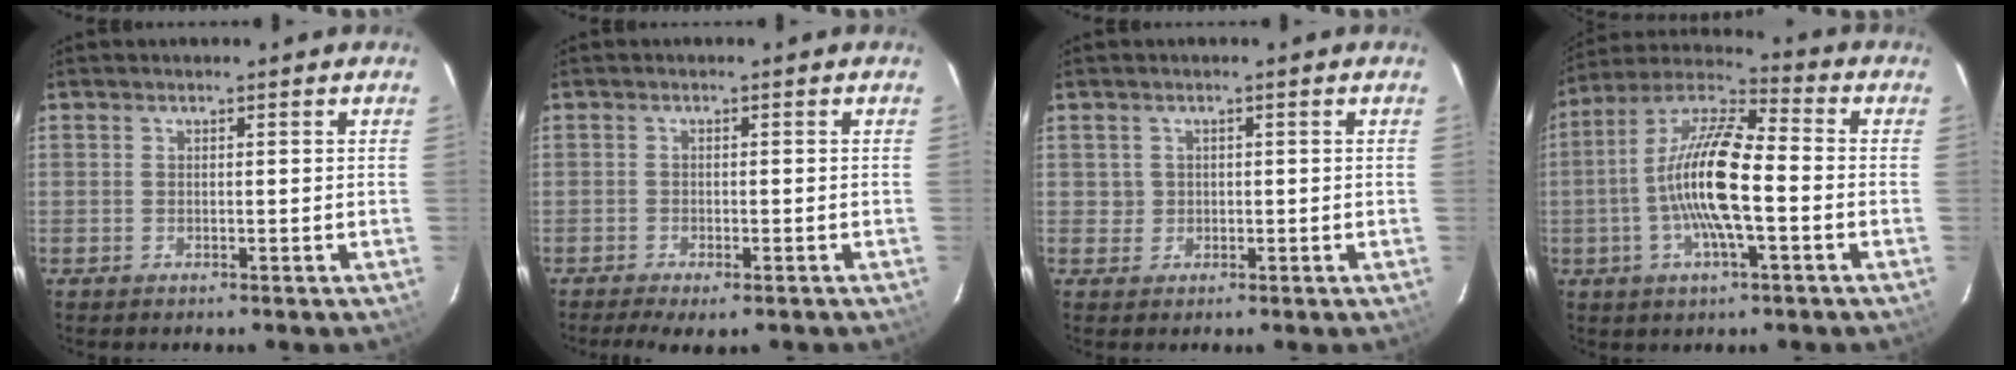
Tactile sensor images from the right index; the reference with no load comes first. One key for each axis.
{"total": 6.8, "fx": -4.9, "fy": 2.3, "fz": 4.1, "tx": -0.094, "ty": -0.022, "tz": -0.076}
{"total": 1.8, "fx": 0.1, "fy": 1.8, "fz": 0.2, "tx": 0.003, "ty": 0.004, "tz": 0.006}
{"total": 15.5, "fx": -2.9, "fy": 4.0, "fz": 14.6, "tx": -0.283, "ty": 0.005, "tz": -0.064}